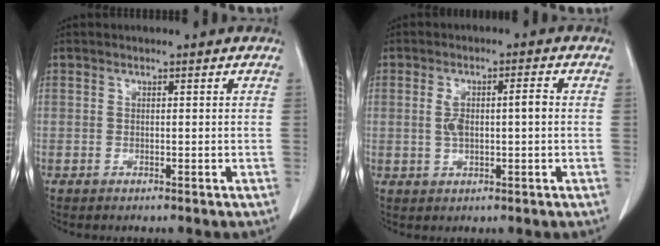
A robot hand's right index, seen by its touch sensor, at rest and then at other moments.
{"total": 4.9, "force": [0.2, 1.5, 4.7], "torque": [-0.097, 0.016, 0.007]}